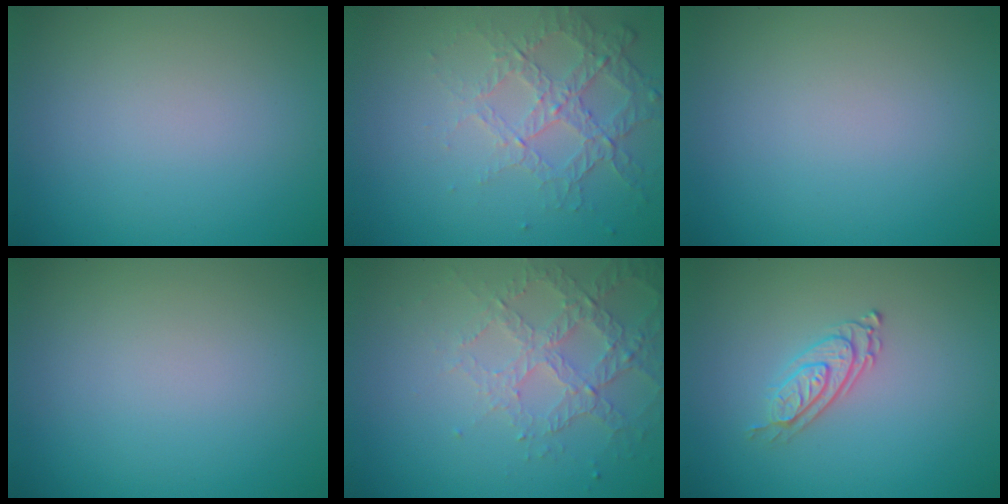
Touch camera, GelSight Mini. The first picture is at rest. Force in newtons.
{"total": 4.3, "press": 2.8, "slide": 3.3}
{"total": 0.0}
{"total": 0.0}
{"total": 3.4, "press": 3.3, "slide": 0.8}
{"total": 2.7, "press": 2.0, "slide": 1.8}